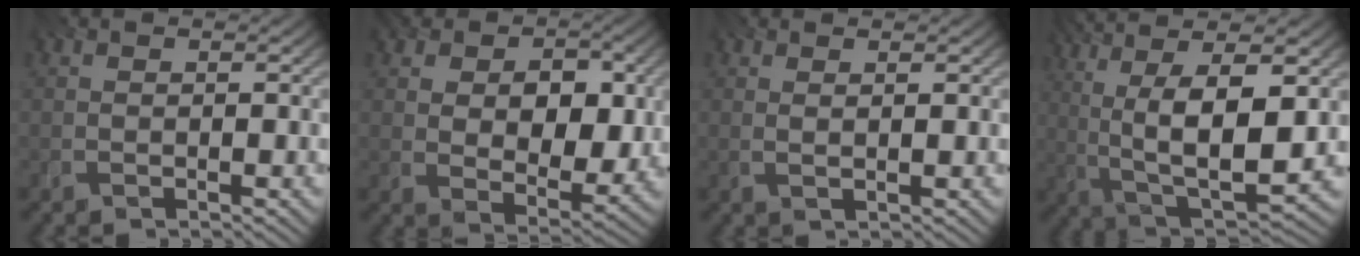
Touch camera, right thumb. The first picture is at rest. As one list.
[{"total": 10.4, "force": [2.4, 7.3, 7.0], "torque": [-0.128, -0.007, 0.032]}, {"total": 2.0, "force": [1.4, 0.3, 1.4], "torque": [-0.010, -0.007, 0.013]}, {"total": 14.4, "force": [2.7, 5.3, 13.1], "torque": [-0.261, 0.002, 0.050]}]